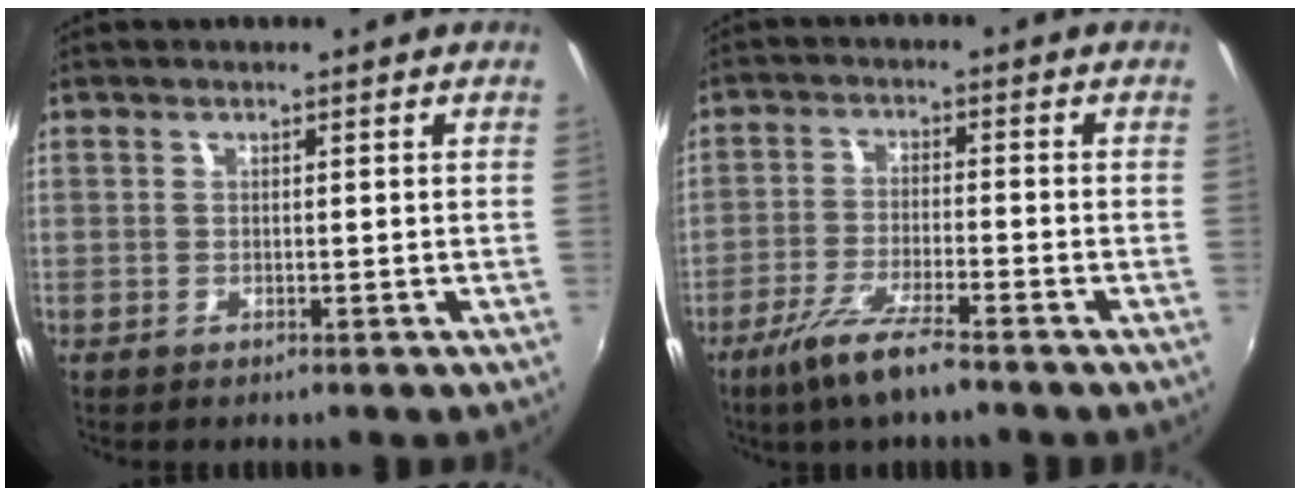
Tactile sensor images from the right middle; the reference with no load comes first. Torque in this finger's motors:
{"motor_torque": [1.15, -0.99, 0.52, 0.20]}